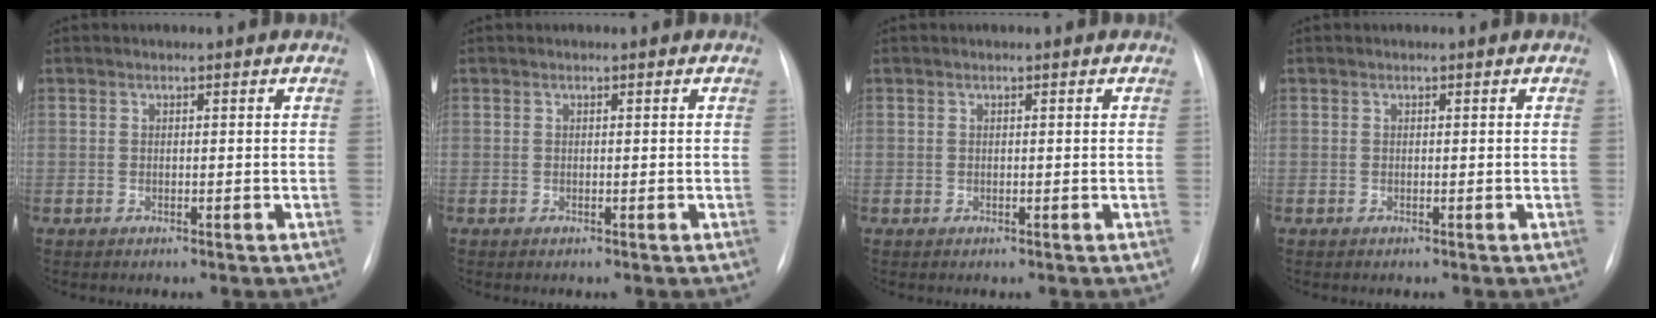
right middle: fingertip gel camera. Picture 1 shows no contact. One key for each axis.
{"total": 0.0}
{"total": 0.0}
{"total": 0.0}